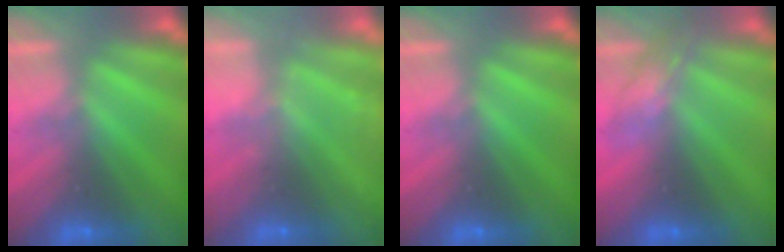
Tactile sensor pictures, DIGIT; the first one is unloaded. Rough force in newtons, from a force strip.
{"total": 8.4}
{"total": 0.0}
{"total": 2.1}